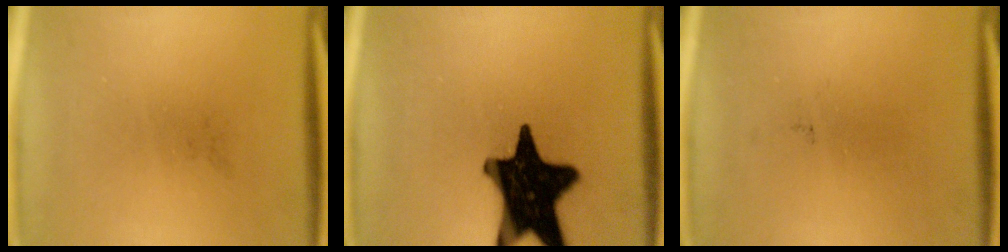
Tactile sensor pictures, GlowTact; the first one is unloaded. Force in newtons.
{"total": 19.9}
{"total": 0.0}